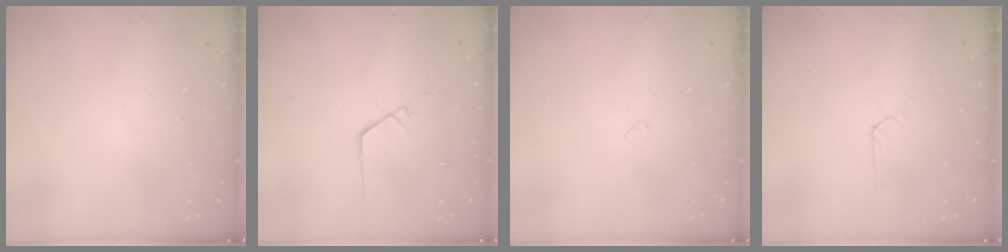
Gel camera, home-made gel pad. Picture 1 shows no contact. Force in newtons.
{"total": 1.4, "press": 1.4, "slide": 0.2}
{"total": 2.4, "press": 2.4, "slide": 0.3}
{"total": 2.0, "press": 2.0, "slide": 0.2}